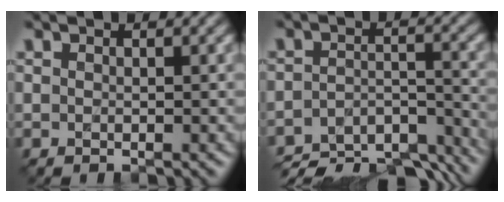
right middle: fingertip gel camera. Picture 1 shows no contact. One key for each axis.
{"total": 11.7, "fx": -10.4, "fy": 3.1, "fz": 4.3, "tx": -0.072, "ty": -0.012, "tz": -0.157}